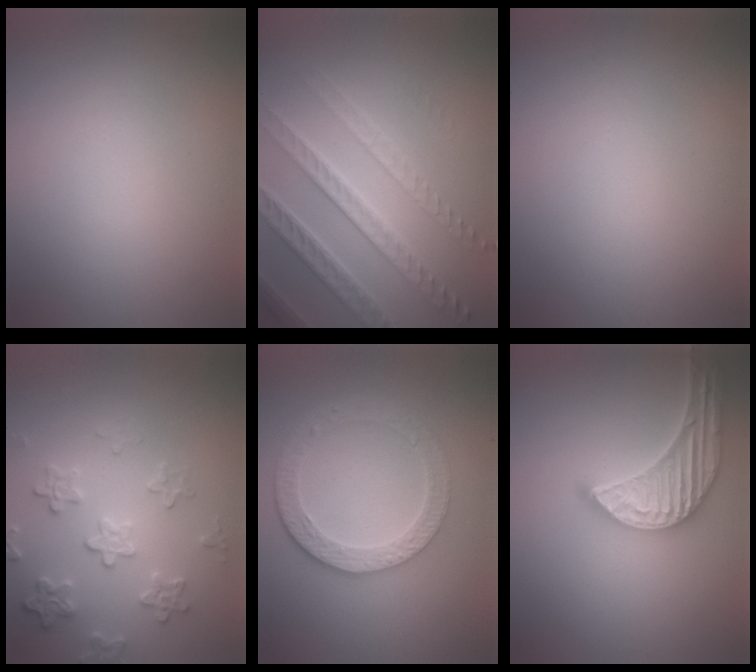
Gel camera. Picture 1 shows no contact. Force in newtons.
{"total": 6.1, "press": 4.6, "slide": 4.0}
{"total": 0.0}
{"total": 3.2, "press": 3.2, "slide": 0.5}
{"total": 4.5, "press": 3.4, "slide": 3.0}
{"total": 5.2, "press": 4.7, "slide": 2.2}